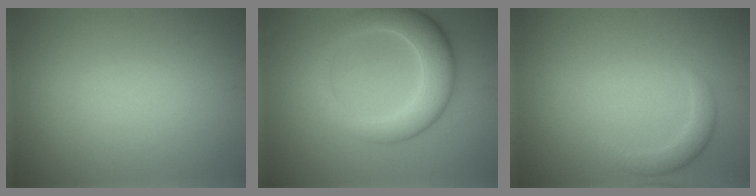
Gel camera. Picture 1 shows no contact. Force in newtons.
{"total": 5.6, "press": 5.6, "slide": 0.2}
{"total": 1.8, "press": 1.8, "slide": 0.0}